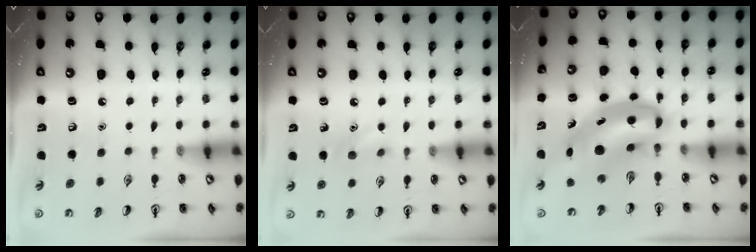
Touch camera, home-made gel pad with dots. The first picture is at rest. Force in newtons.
{"total": 7.0, "press": 6.8, "slide": 1.6}
{"total": 9.4, "press": 9.0, "slide": 2.5}